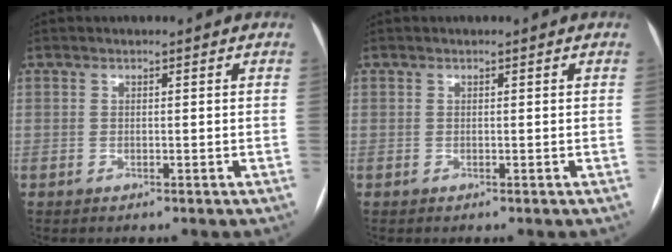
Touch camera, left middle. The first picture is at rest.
{"total": 0.0}